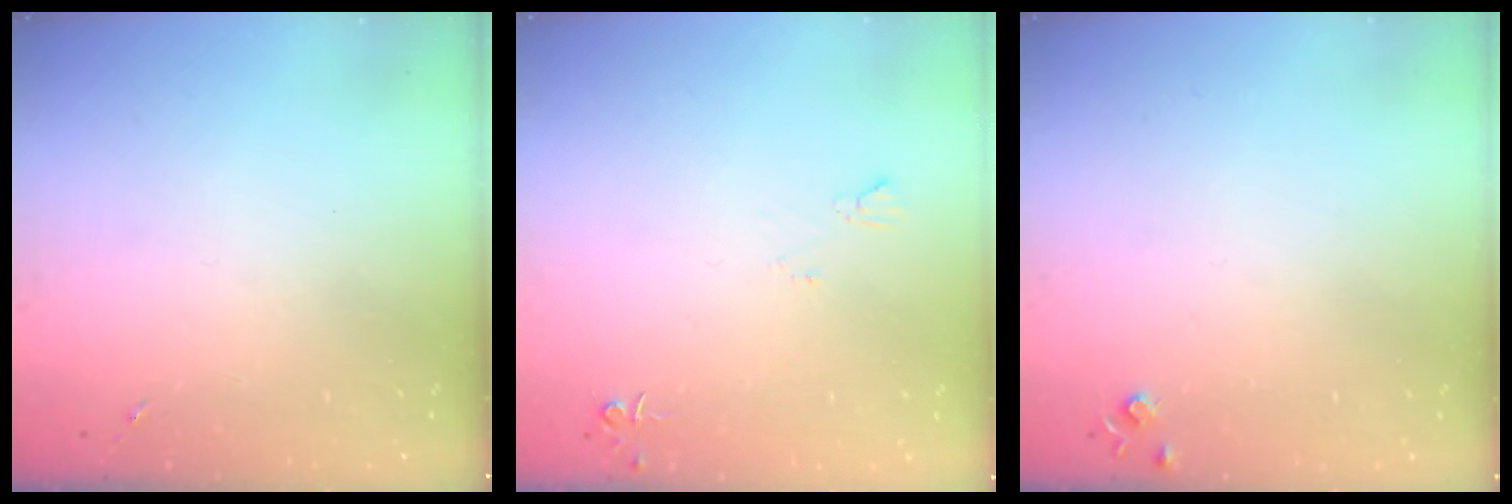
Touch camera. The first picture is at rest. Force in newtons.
{"total": 4.6, "press": 4.6, "slide": 0.7}
{"total": 4.3, "press": 4.3, "slide": 0.7}